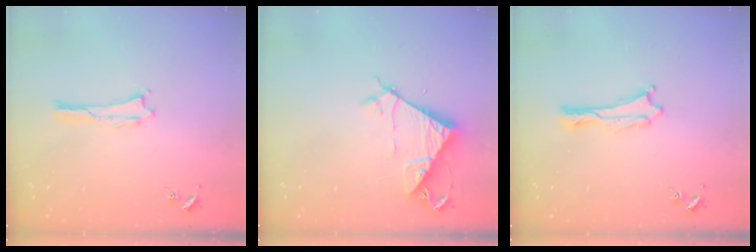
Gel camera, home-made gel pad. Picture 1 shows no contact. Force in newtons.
{"total": 7.2, "press": 7.2, "slide": 0.5}
{"total": 0.6, "press": 0.6, "slide": 0.1}